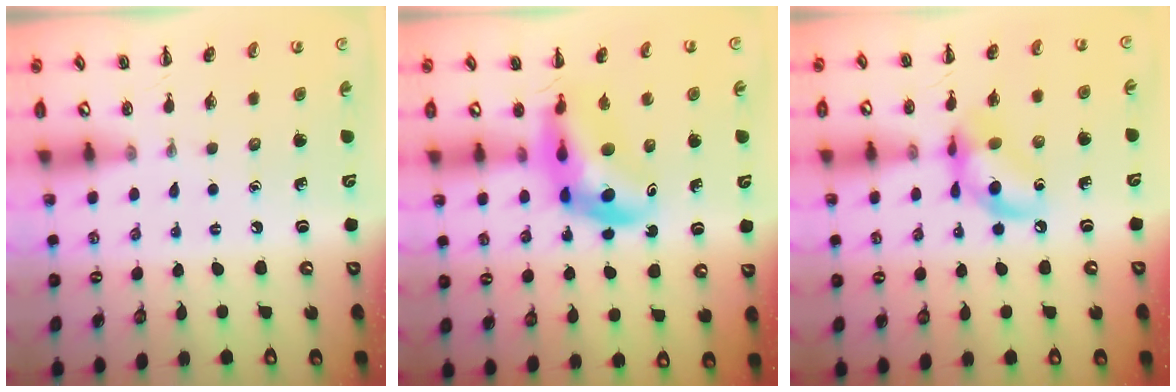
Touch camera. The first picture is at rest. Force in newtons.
{"total": 9.5, "press": 9.1, "slide": 2.7}
{"total": 11.8, "press": 11.6, "slide": 2.0}